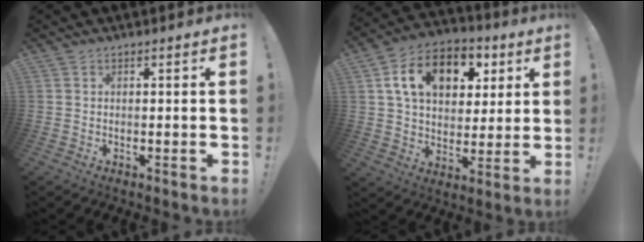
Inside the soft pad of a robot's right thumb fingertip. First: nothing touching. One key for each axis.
{"total": 16.5, "fx": 6.3, "fy": 11.3, "fz": 10.2, "tx": -0.163, "ty": -0.013, "tz": 0.115}